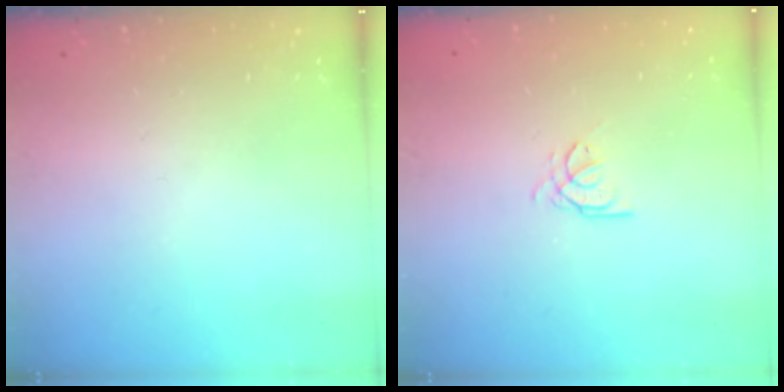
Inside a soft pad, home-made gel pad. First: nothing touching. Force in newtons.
{"total": 0.7, "press": 0.6, "slide": 0.3}